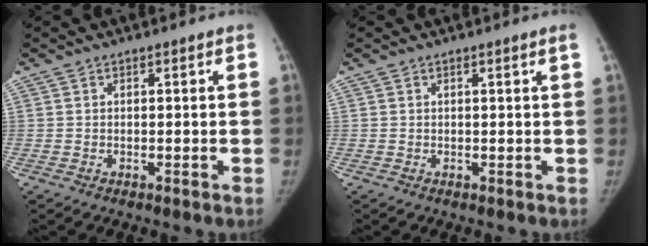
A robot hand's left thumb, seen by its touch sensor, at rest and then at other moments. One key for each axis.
{"total": 0.9, "fx": 0.3, "fy": -0.4, "fz": 0.8, "tx": -0.019, "ty": -0.002, "tz": 0.009}